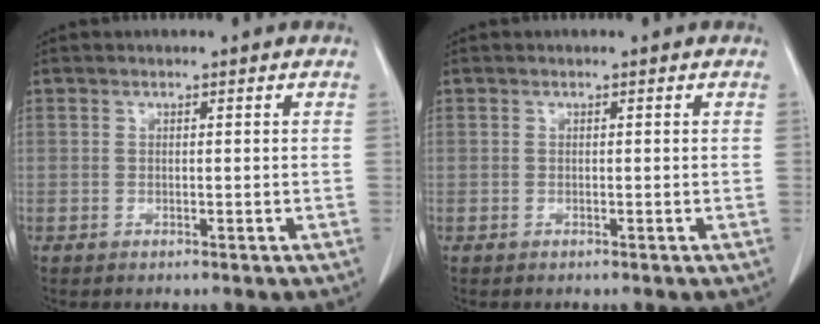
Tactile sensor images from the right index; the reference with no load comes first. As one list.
[{"total": 0.0}]